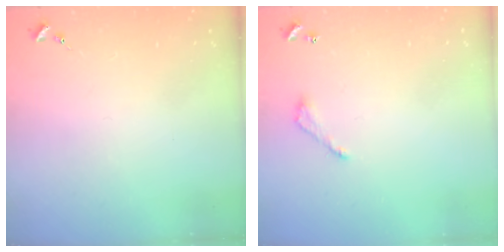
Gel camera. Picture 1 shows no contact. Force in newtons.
{"total": 6.0, "press": 6.0, "slide": 0.6}